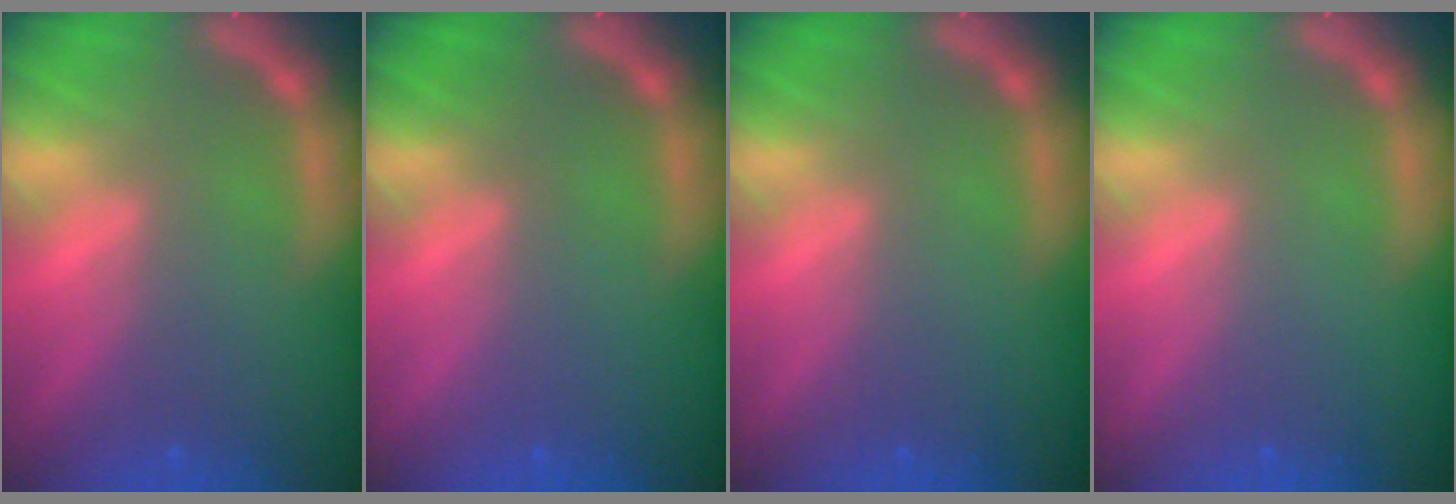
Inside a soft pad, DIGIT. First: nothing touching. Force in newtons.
{"total": 0.0}
{"total": 0.0}
{"total": 0.0}